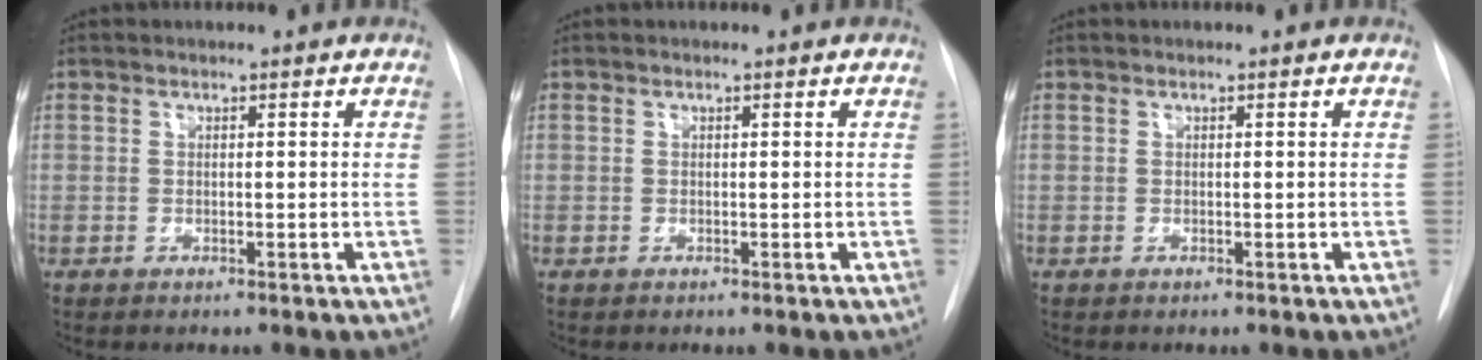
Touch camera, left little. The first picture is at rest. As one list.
[{"total": 0.0}, {"total": 0.0}]